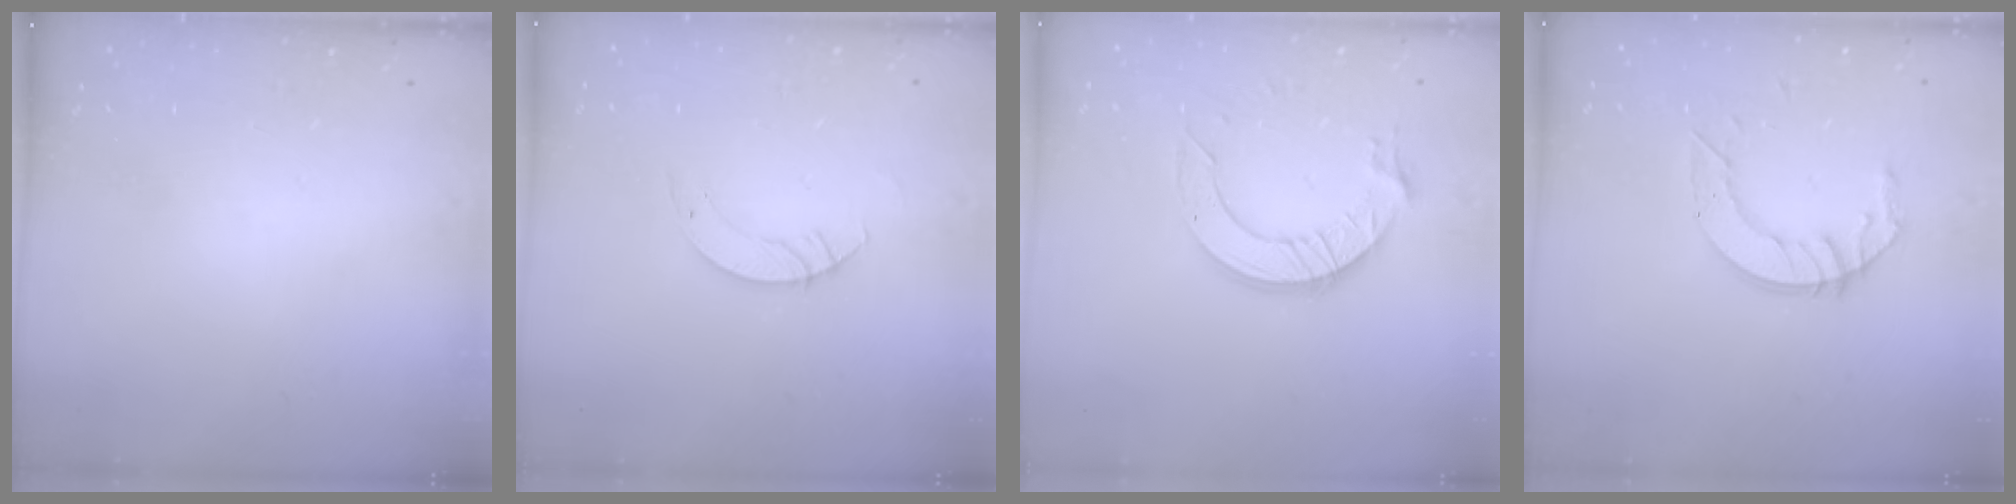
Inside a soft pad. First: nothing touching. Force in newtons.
{"total": 3.5, "press": 3.5, "slide": 0.3}
{"total": 11.8, "press": 11.8, "slide": 1.1}
{"total": 8.9, "press": 8.9, "slide": 0.7}